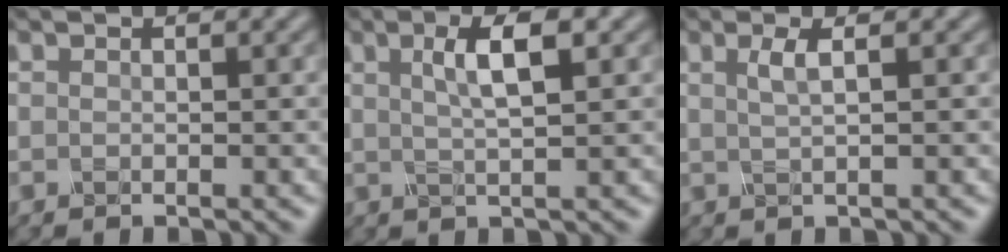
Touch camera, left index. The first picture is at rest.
{"total": 3.9, "force": [1.2, 1.0, 3.6], "torque": [-0.060, 0.006, 0.017]}
{"total": 1.9, "force": [0.5, 0.5, 1.7], "torque": [-0.030, 0.000, 0.005]}